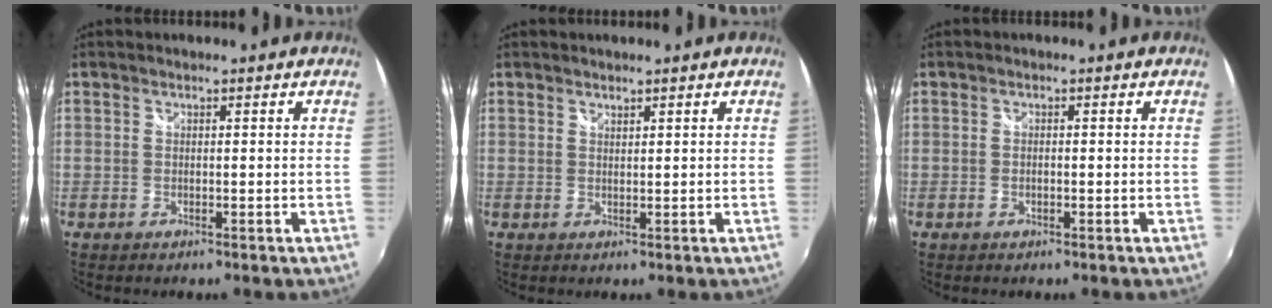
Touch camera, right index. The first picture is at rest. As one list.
[{"total": 0.8, "force": [0.8, 0.2, 0.1], "torque": [-0.002, 0.000, 0.015]}, {"total": 0.7, "force": [-0.2, 0.4, 0.5], "torque": [-0.011, 0.001, -0.005]}]